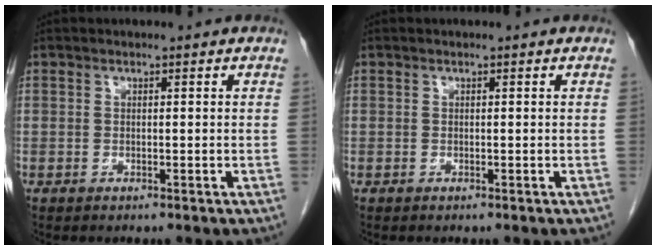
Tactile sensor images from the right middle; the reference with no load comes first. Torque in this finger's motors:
{"motor_torque": [0.00, 0.00, 0.02, -0.01]}